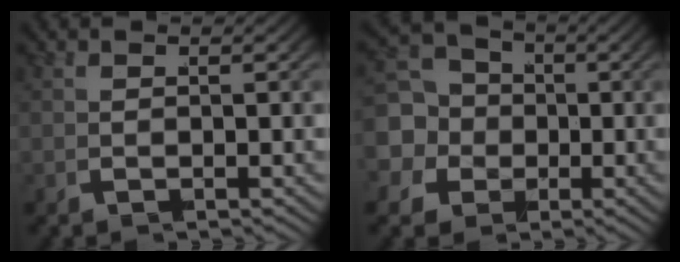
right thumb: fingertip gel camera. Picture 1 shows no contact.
{"total": 10.1, "force": [-1.4, 9.0, 4.4], "torque": [-0.098, -0.032, -0.032]}